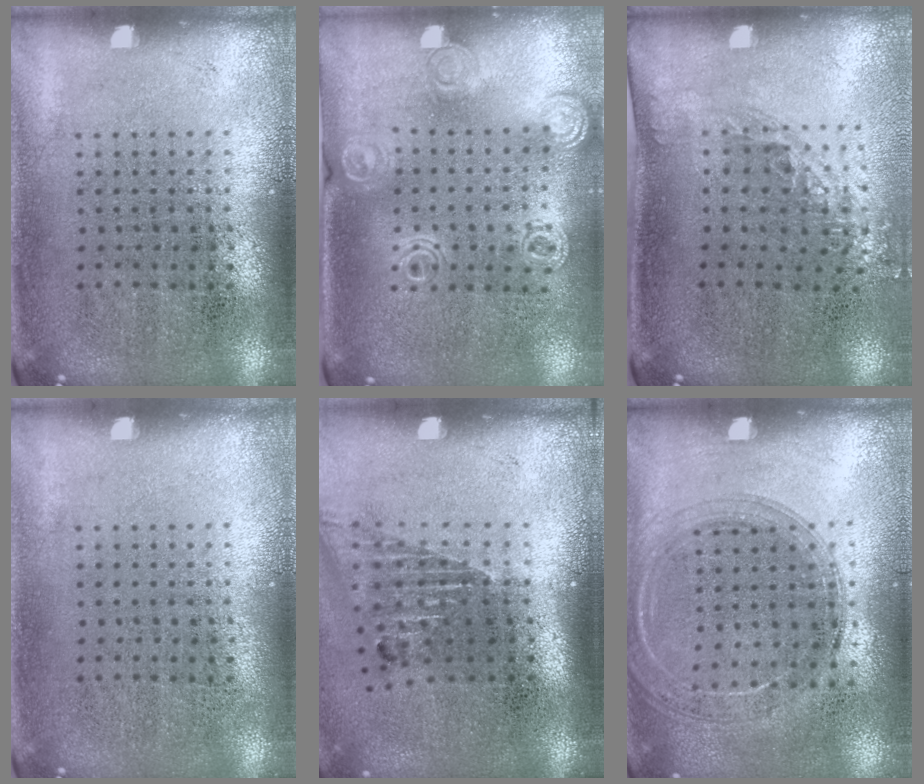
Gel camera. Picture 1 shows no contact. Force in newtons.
{"total": 1.4, "press": 1.4, "slide": 0.1}
{"total": 1.4, "press": 1.0, "slide": 1.0}
{"total": 0.0}
{"total": 1.5, "press": 1.2, "slide": 0.9}
{"total": 1.6, "press": 1.5, "slide": 0.2}